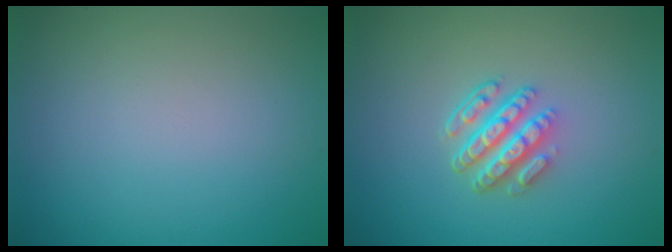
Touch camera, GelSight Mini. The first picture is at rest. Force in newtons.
{"total": 4.7, "press": 3.4, "slide": 3.2}